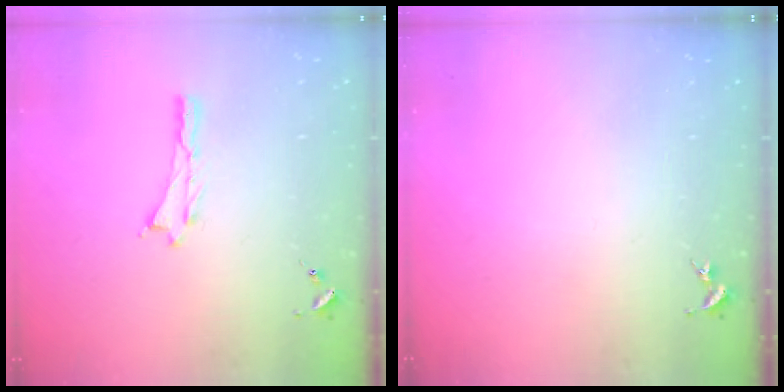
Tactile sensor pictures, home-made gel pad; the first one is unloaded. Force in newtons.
{"total": 0.0}